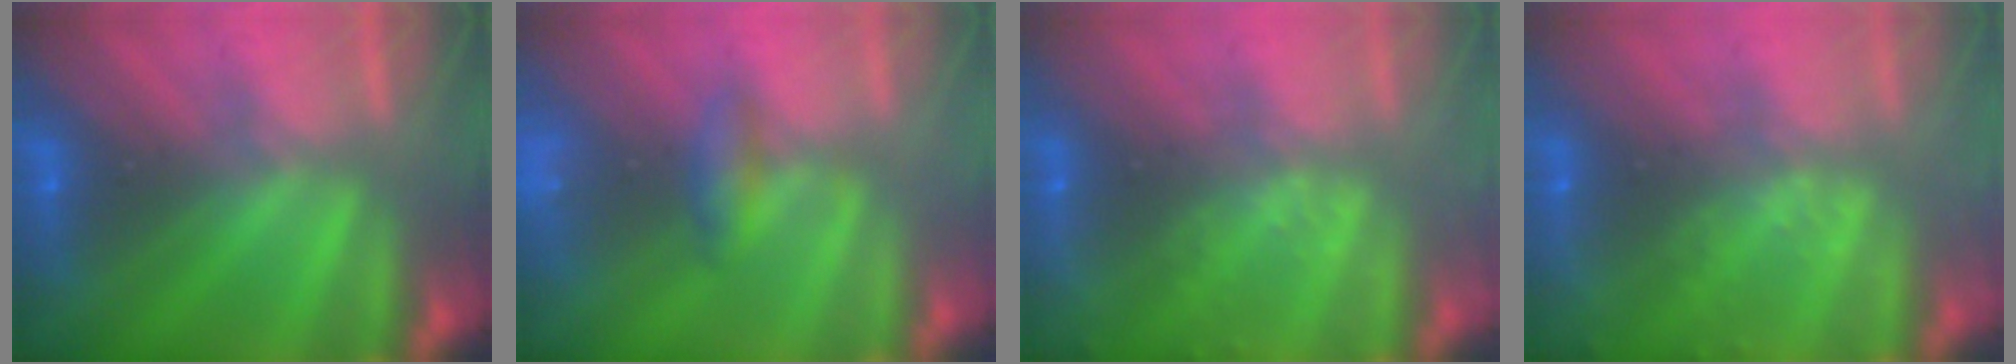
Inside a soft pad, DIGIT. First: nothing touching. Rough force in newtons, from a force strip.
{"total": 2.1}
{"total": 2.4}
{"total": 2.4}